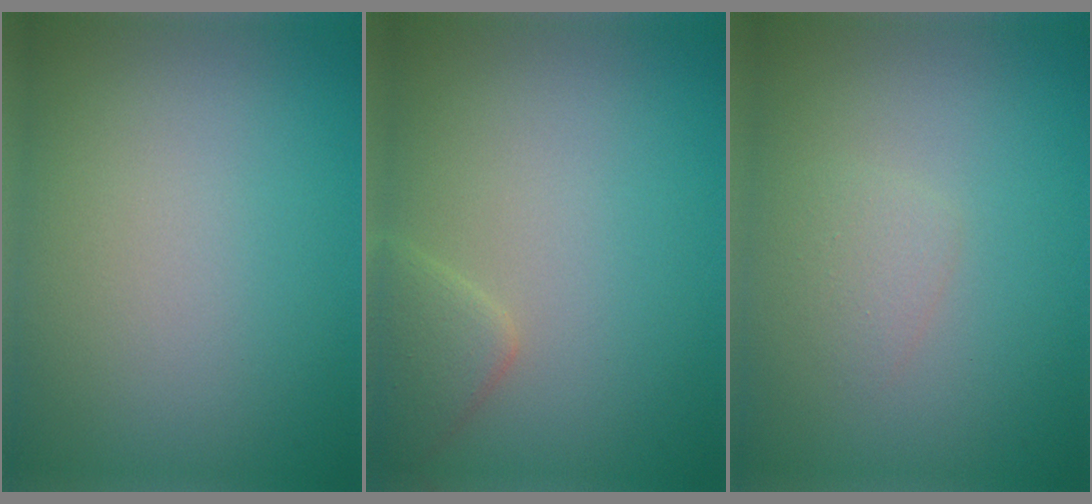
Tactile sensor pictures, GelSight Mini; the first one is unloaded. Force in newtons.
{"total": 2.2, "press": 2.2, "slide": 0.1}
{"total": 1.1, "press": 1.1, "slide": 0.1}